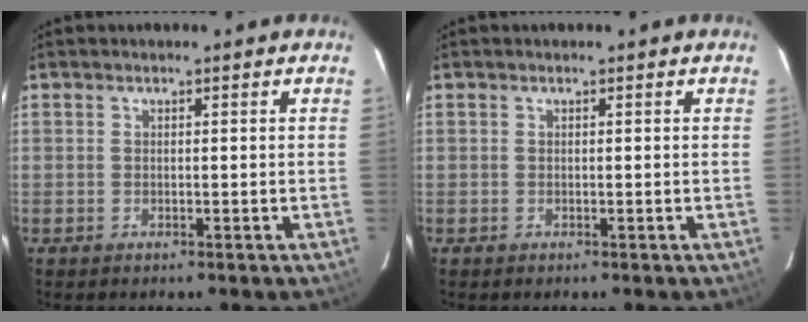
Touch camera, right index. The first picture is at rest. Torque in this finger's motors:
{"motor_torque": [0.00, 0.00, 0.00, 0.00]}